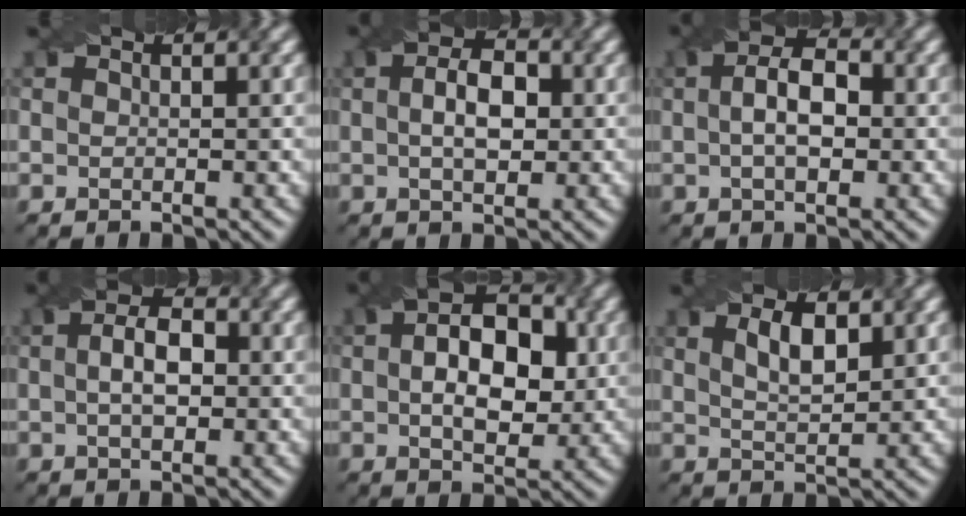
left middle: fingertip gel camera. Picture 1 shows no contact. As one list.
[{"total": 3.5, "force": [-0.3, 2.1, 2.7], "torque": [-0.039, 0.008, 0.005]}, {"total": 3.8, "force": [-0.4, 2.3, 3.1], "torque": [-0.040, 0.011, 0.002]}, {"total": 3.0, "force": [-0.5, 1.8, 2.4], "torque": [-0.032, 0.008, 0.001]}, {"total": 7.0, "force": [0.2, 4.5, 5.4], "torque": [-0.070, 0.012, 0.012]}, {"total": 2.0, "force": [0.6, 0.9, 1.7], "torque": [-0.031, 0.003, 0.029]}]